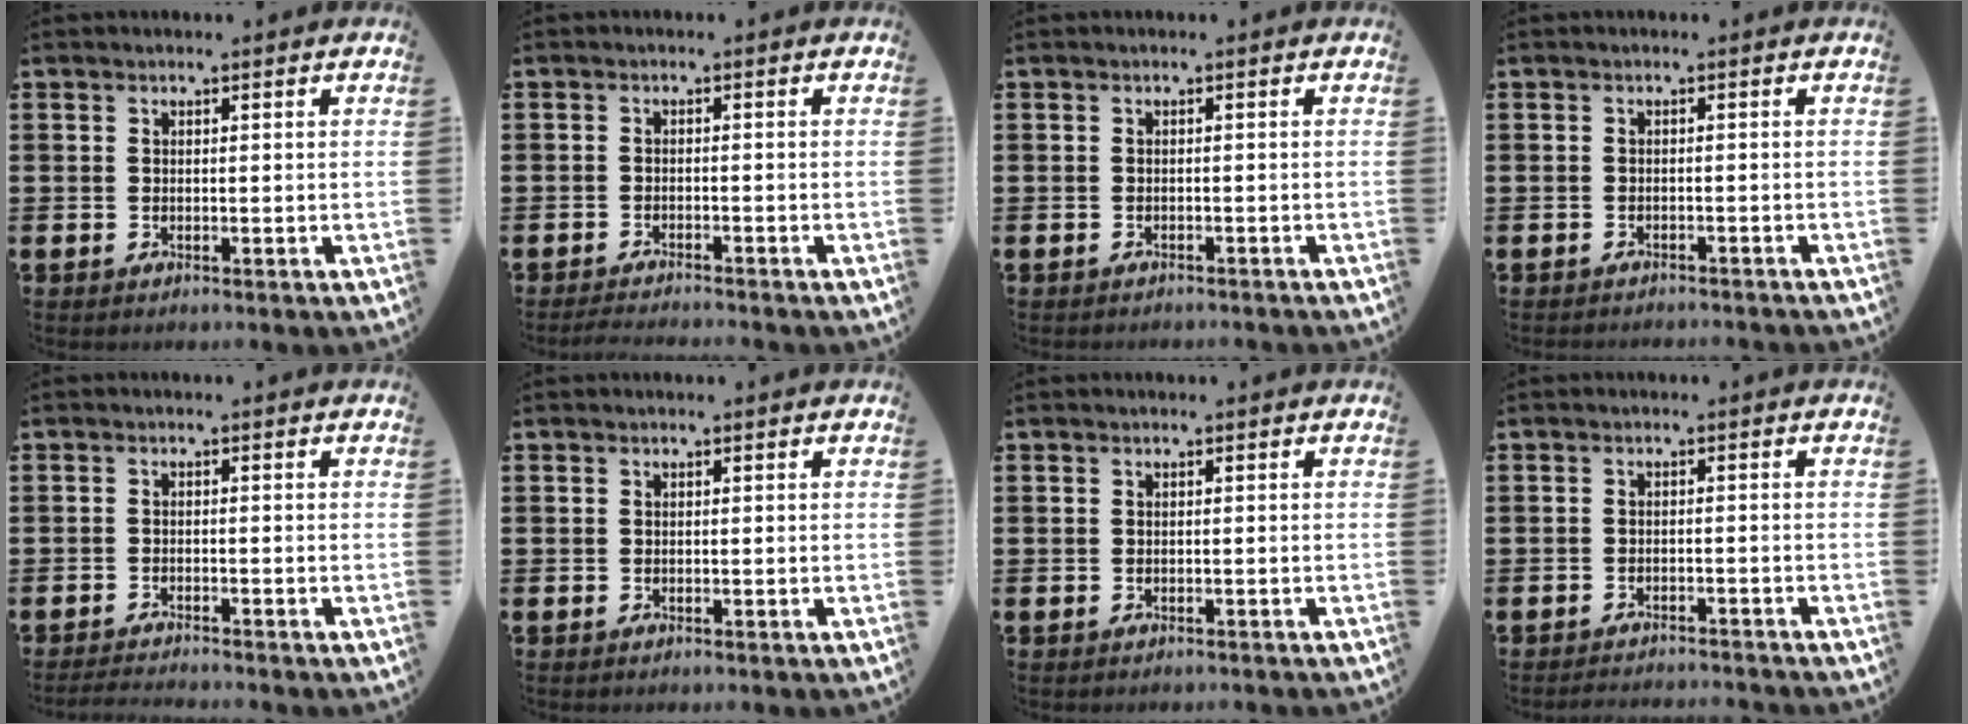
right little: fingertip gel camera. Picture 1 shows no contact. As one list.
[{"total": 1.0, "force": [-0.9, -0.1, 0.4], "torque": [-0.006, -0.002, -0.017]}, {"total": 0.6, "force": [-0.5, 0.0, -0.2], "torque": [-0.004, 0.001, -0.008]}, {"total": 0.9, "force": [-0.9, -0.1, -0.2], "torque": [-0.003, -0.001, -0.015]}, {"total": 1.4, "force": [-1.4, -0.1, 0.3], "torque": [-0.005, 0.002, -0.028]}, {"total": 0.0}, {"total": 0.0}, {"total": 1.0, "force": [-1.0, -0.1, 0.1], "torque": [-0.003, 0.000, -0.020]}]